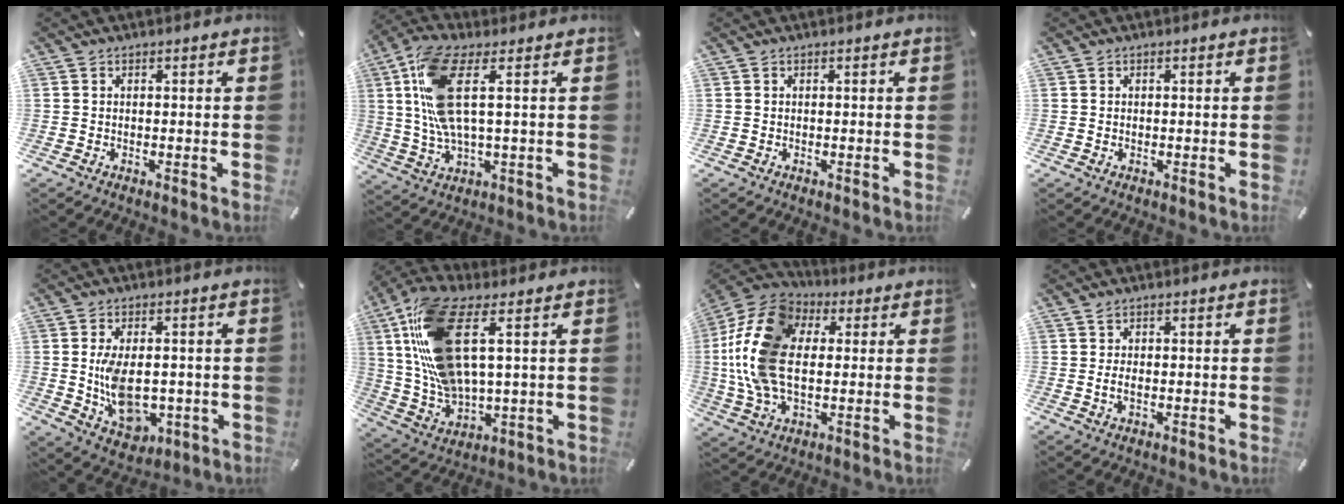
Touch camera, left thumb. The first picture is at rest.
{"total": 13.6, "force": [3.1, 4.4, 12.5], "torque": [-0.272, -0.015, 0.052]}
{"total": 0.0}
{"total": 0.0}
{"total": 10.6, "force": [-0.6, 6.9, 8.0], "torque": [-0.155, -0.004, -0.011]}
{"total": 16.7, "force": [5.2, 6.9, 14.3], "torque": [-0.319, -0.015, 0.090]}
{"total": 17.0, "force": [1.5, 11.7, 12.3], "torque": [-0.295, 0.012, 0.025]}
{"total": 1.9, "force": [0.2, 0.9, 1.7], "torque": [-0.042, -0.001, 0.000]}